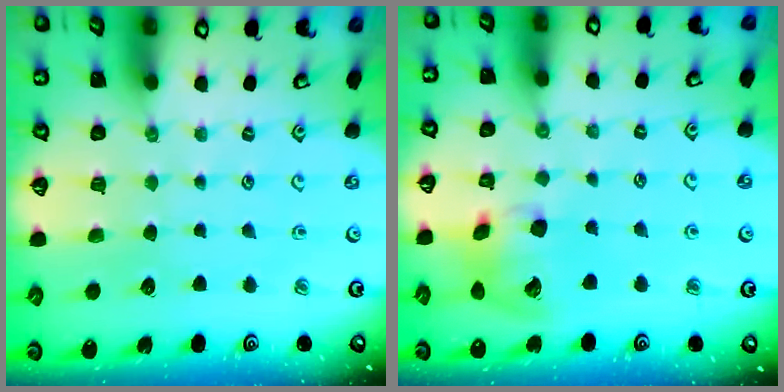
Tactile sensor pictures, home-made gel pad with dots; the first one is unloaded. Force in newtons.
{"total": 13.3, "press": 13.2, "slide": 2.1}